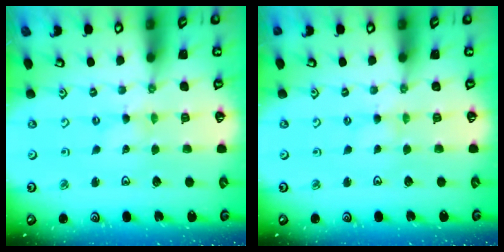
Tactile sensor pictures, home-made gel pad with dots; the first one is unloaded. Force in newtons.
{"total": 1.1, "press": 1.1, "slide": 0.3}